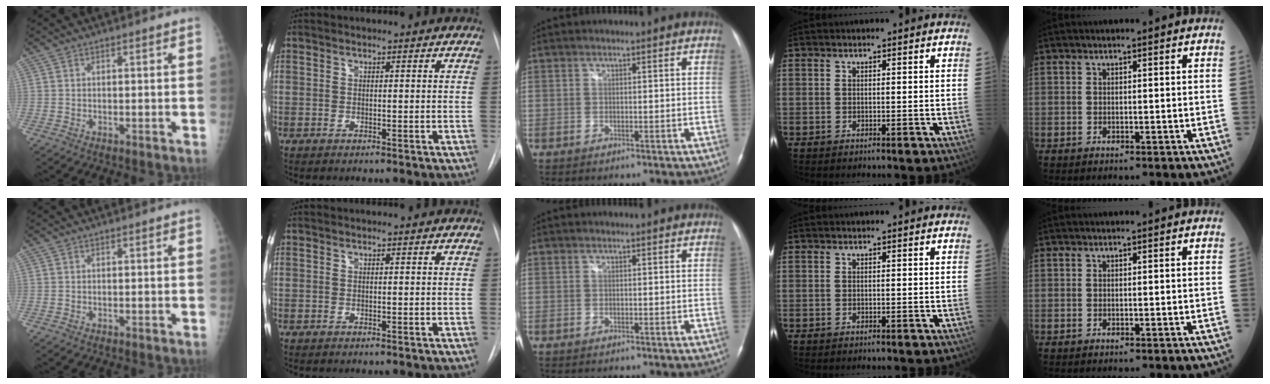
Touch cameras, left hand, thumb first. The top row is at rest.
{}